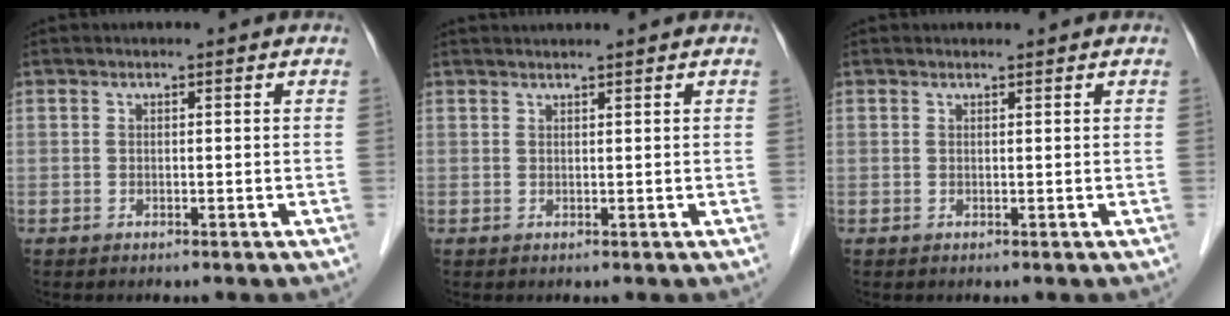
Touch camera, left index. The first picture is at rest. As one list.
[{"total": 3.6, "force": [3.3, -0.4, 1.4], "torque": [-0.014, 0.024, 0.050]}, {"total": 0.5, "force": [0.5, -0.1, 0.0], "torque": [-0.007, -0.001, 0.009]}]